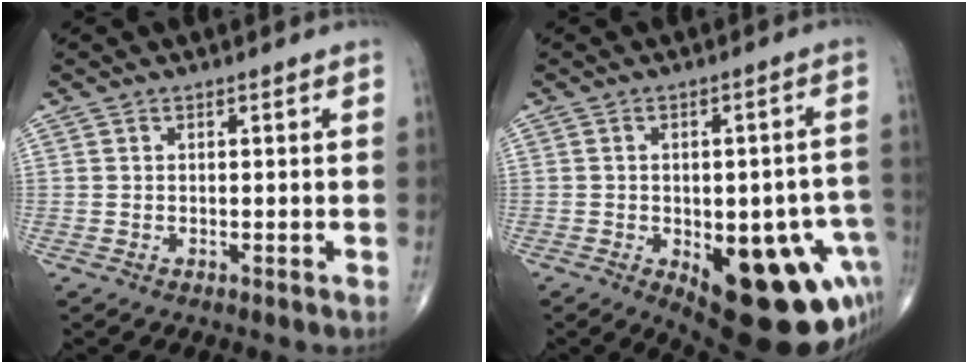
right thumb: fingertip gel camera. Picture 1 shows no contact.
{"total": 22.3, "force": [-7.7, 9.5, 18.7], "torque": [-0.167, 0.013, -0.076]}